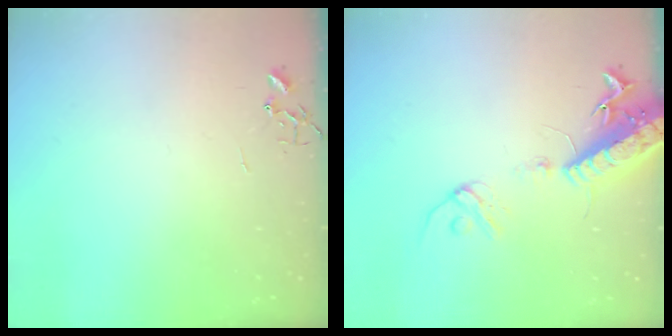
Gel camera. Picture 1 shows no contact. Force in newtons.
{"total": 16.6, "press": 16.1, "slide": 4.0}